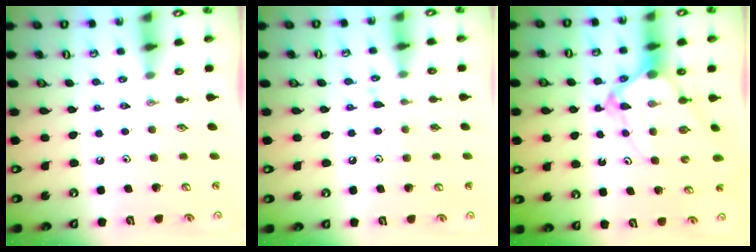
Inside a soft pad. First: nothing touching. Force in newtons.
{"total": 5.6, "press": 5.5, "slide": 0.5}
{"total": 7.4, "press": 7.3, "slide": 0.7}